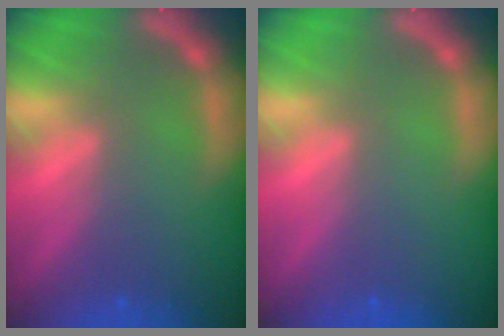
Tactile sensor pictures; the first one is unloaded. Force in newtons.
{"total": 0.0}